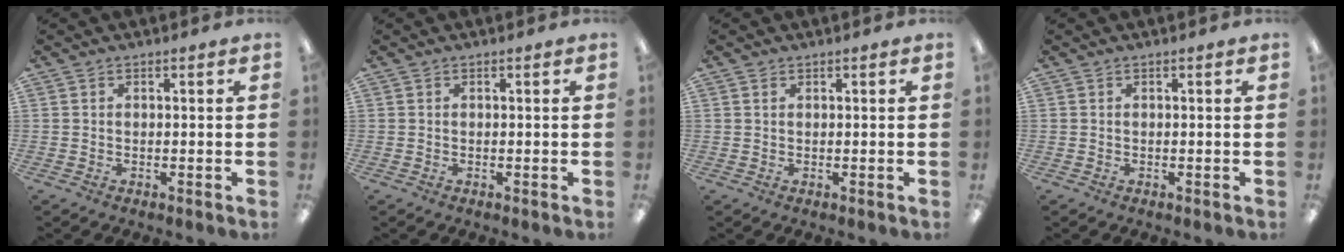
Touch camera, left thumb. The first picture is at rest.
{"total": 0.0}
{"total": 0.8, "force": [0.4, 0.5, 0.5], "torque": [-0.010, 0.003, 0.007]}
{"total": 0.0}